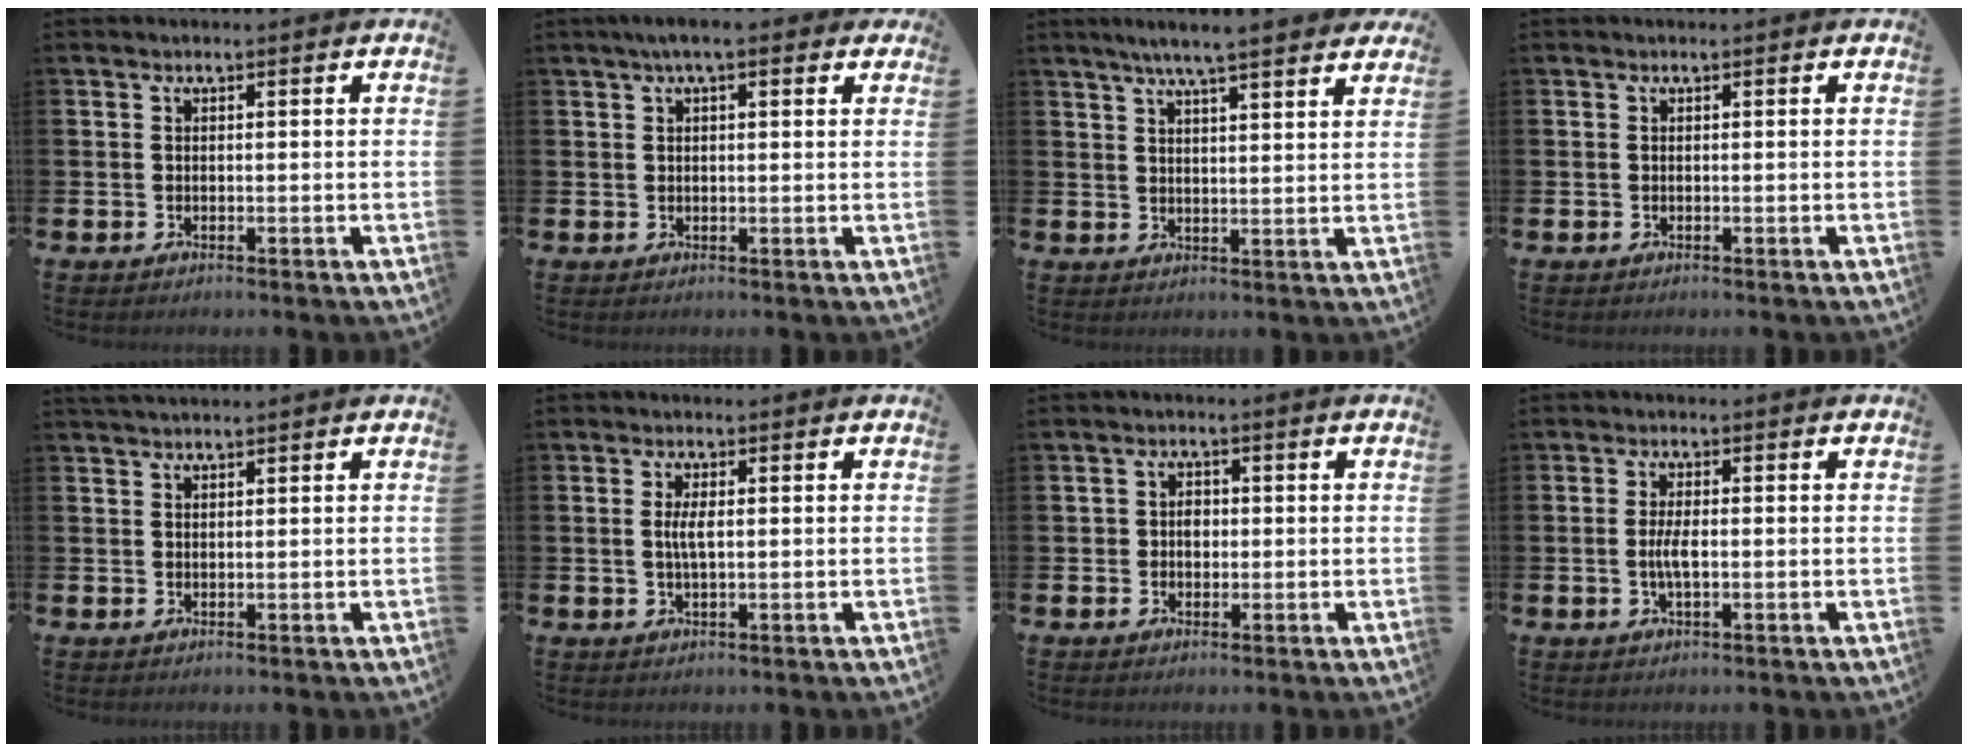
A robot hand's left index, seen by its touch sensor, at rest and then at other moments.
{"total": 3.5, "force": [2.3, 1.0, 2.5], "torque": [-0.043, 0.003, 0.038]}
{"total": 6.0, "force": [5.5, 0.1, 2.4], "torque": [-0.051, -0.022, 0.095]}
{"total": 0.0}
{"total": 1.6, "force": [1.6, 0.2, 0.2], "torque": [0.000, -0.003, 0.028]}
{"total": 2.4, "force": [0.3, 0.8, 2.2], "torque": [-0.045, 0.004, 0.004]}
{"total": 1.9, "force": [0.0, 1.7, 1.0], "torque": [0.002, 0.000, -0.007]}
{"total": 2.7, "force": [-0.3, 0.8, 2.6], "torque": [-0.046, -0.006, -0.009]}